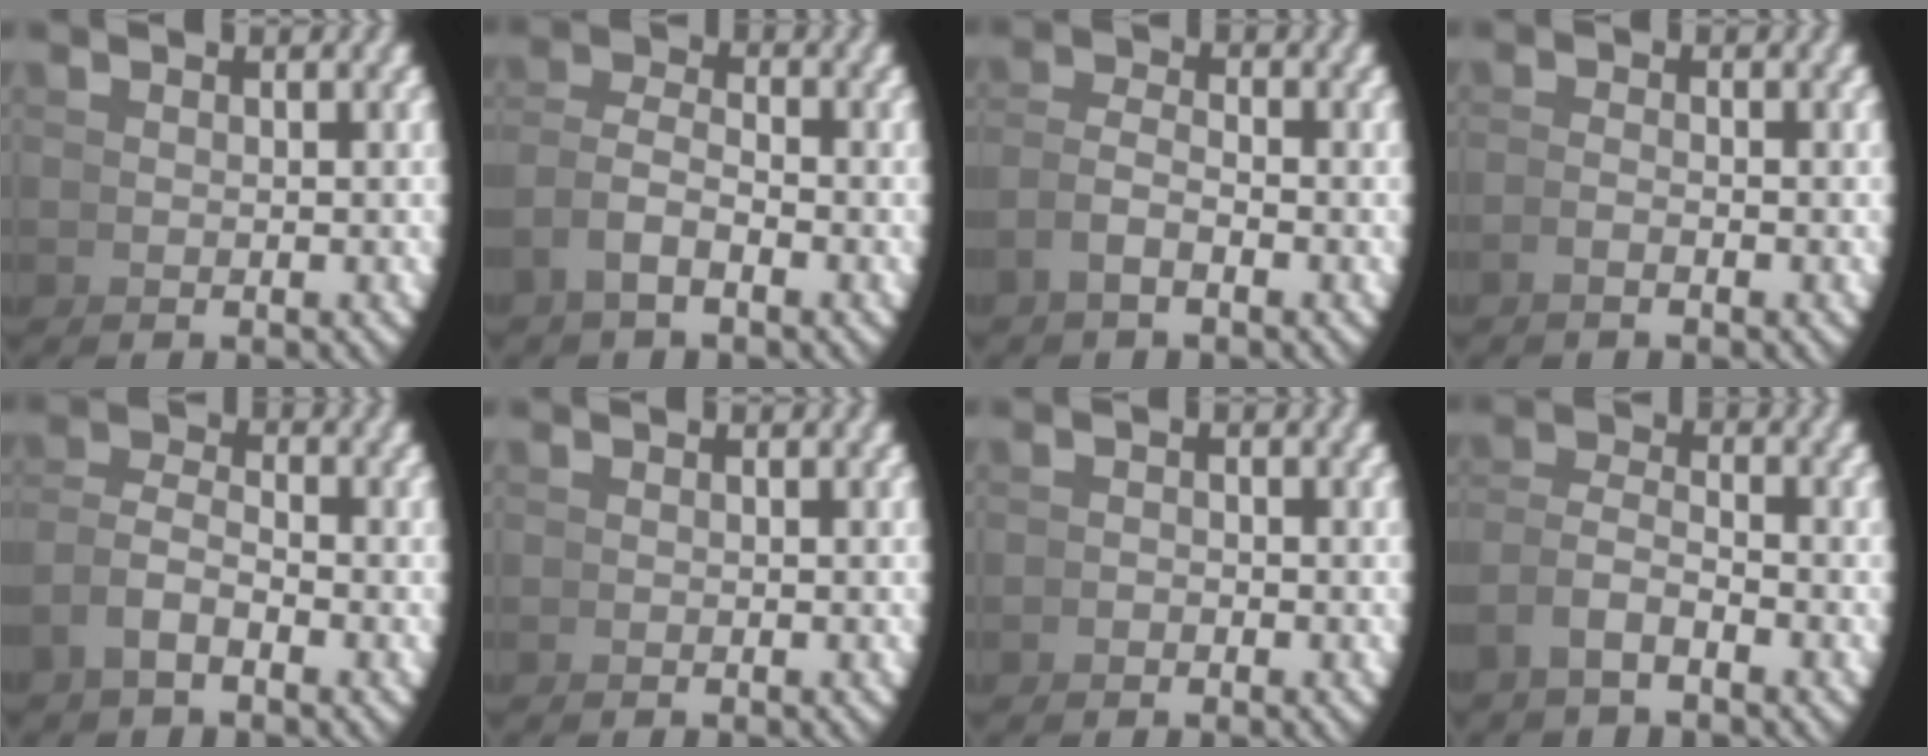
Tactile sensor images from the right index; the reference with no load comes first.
{"total": 2.7, "force": [-0.8, 1.5, 2.0], "torque": [-0.047, -0.010, -0.013]}
{"total": 1.8, "force": [-0.9, 0.4, 1.5], "torque": [-0.033, -0.005, -0.014]}
{"total": 1.6, "force": [-0.8, -1.4, 0.1], "torque": [0.004, 0.003, -0.017]}
{"total": 2.8, "force": [-1.0, 1.7, 2.0], "torque": [-0.044, -0.009, -0.016]}
{"total": 0.6, "force": [-0.2, -0.5, -0.1], "torque": [0.005, 0.003, -0.006]}
{"total": 1.3, "force": [-0.7, -1.0, -0.5], "torque": [0.018, 0.003, -0.017]}
{"total": 2.7, "force": [-1.3, 1.5, 1.8], "torque": [-0.044, -0.011, -0.020]}